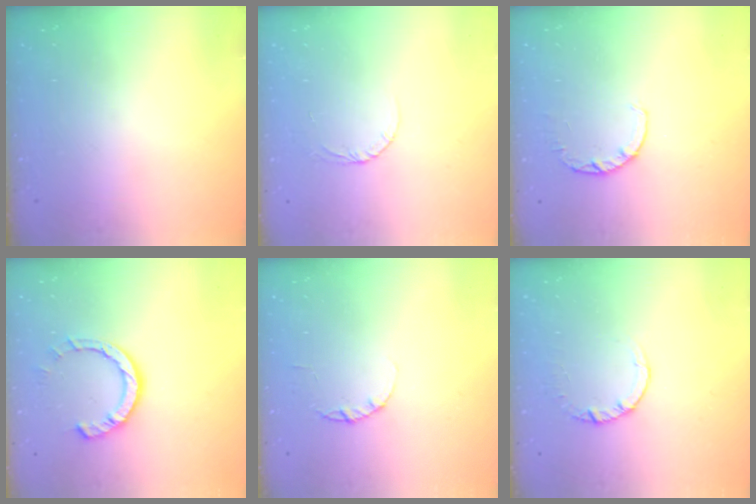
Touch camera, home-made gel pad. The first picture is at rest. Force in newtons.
{"total": 3.5, "press": 3.5, "slide": 0.3}
{"total": 2.8, "press": 2.7, "slide": 0.5}
{"total": 9.0, "press": 8.9, "slide": 1.2}
{"total": 2.2, "press": 2.2, "slide": 0.4}
{"total": 2.5, "press": 2.5, "slide": 0.2}